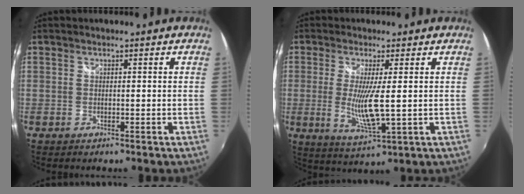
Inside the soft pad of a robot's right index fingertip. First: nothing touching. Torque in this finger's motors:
{"motor_torque": [0.64, 0.08, 0.27, 0.10]}